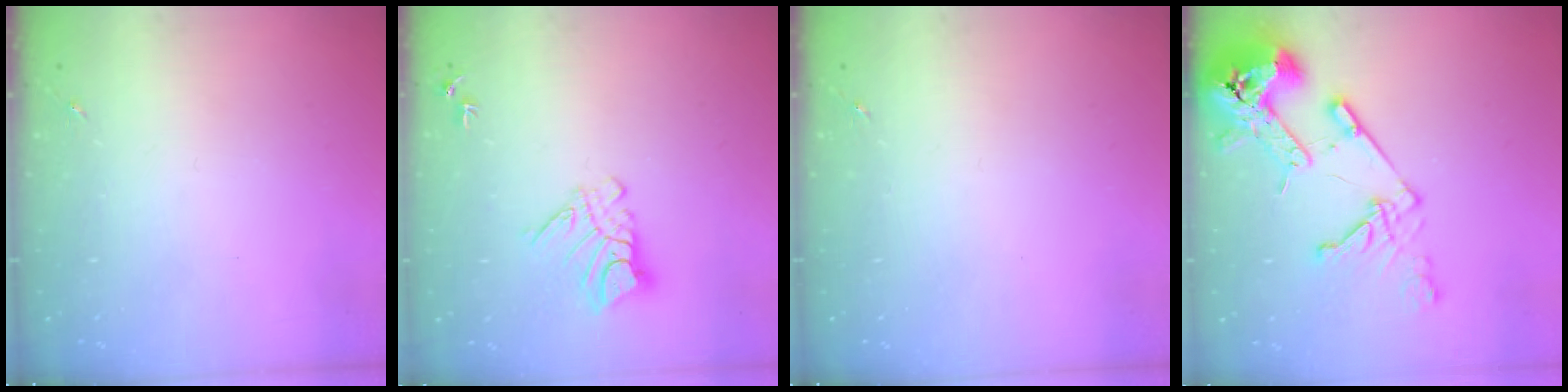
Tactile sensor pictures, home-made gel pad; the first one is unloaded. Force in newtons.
{"total": 9.5, "press": 9.5, "slide": 0.9}
{"total": 0.0}
{"total": 18.8, "press": 18.6, "slide": 2.5}